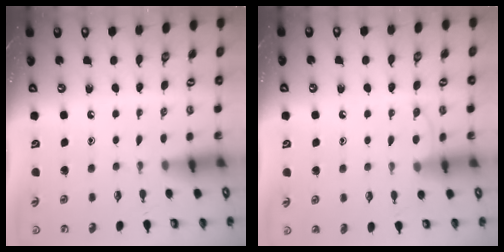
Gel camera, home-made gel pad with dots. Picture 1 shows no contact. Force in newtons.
{"total": 6.3, "press": 6.3, "slide": 0.6}